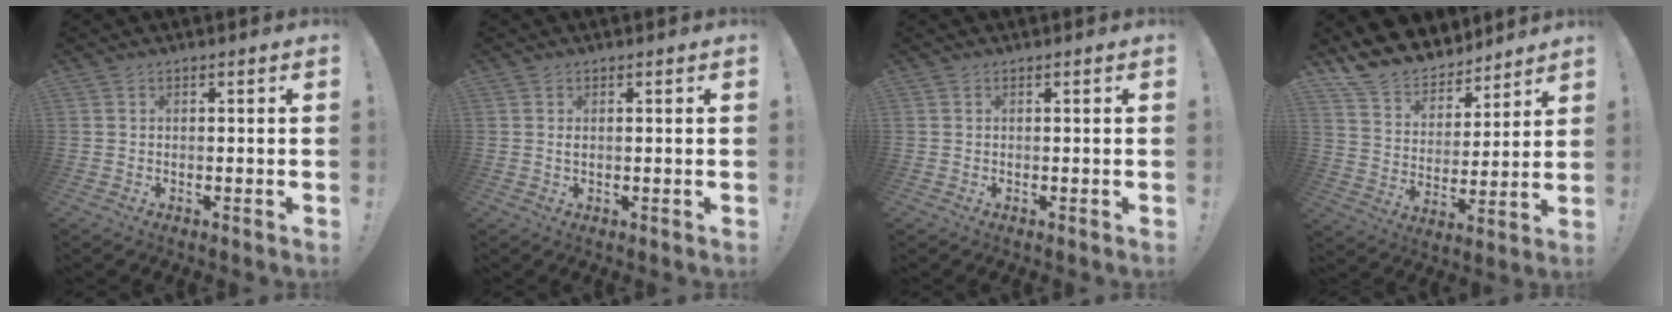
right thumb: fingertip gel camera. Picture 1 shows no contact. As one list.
[{"total": 0.7, "force": [0.1, 0.2, 0.6], "torque": [-0.014, 0.002, 0.003]}, {"total": 0.0}, {"total": 12.2, "force": [10.8, 5.4, 1.5], "torque": [-0.045, -0.097, 0.205]}]